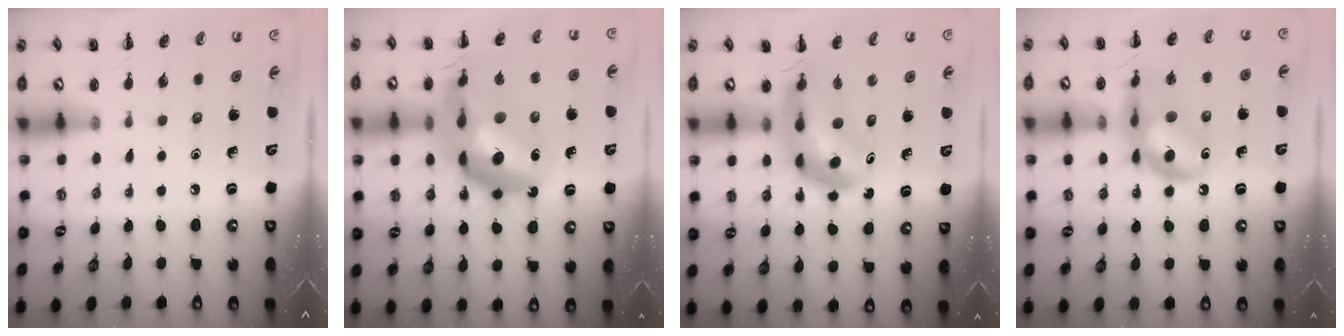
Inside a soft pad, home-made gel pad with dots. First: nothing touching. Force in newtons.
{"total": 22.7, "press": 21.9, "slide": 6.0}
{"total": 7.2, "press": 6.8, "slide": 2.4}
{"total": 13.2, "press": 12.9, "slide": 2.6}